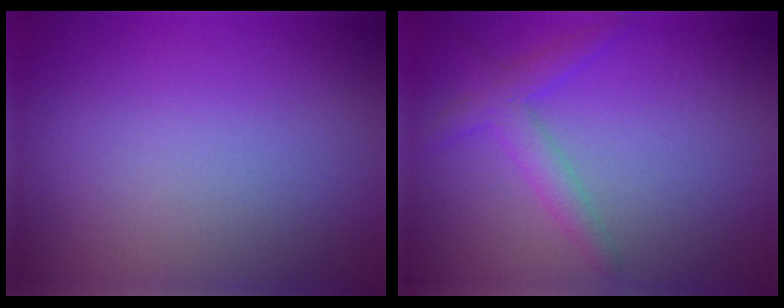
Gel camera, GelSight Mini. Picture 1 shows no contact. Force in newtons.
{"total": 2.6, "press": 2.6, "slide": 0.2}